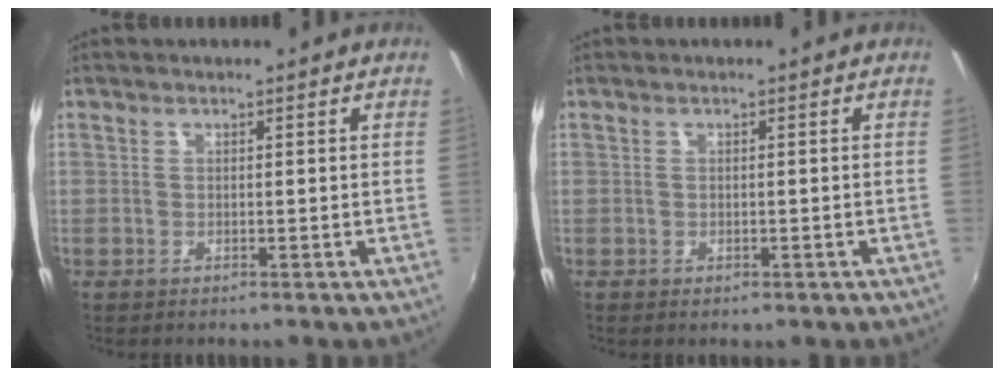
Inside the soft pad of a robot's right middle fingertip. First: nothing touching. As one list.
[{"total": 0.9, "force": [-0.5, 0.6, 0.4], "torque": [-0.007, -0.005, -0.010]}]